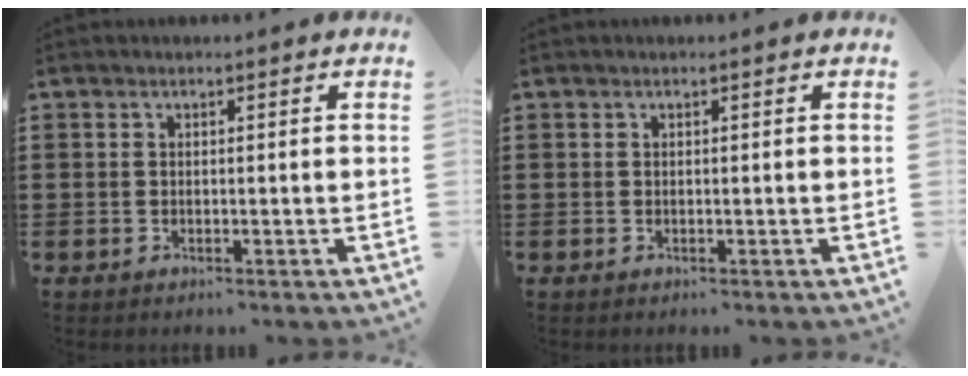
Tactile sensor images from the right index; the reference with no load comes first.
{"total": 0.0}